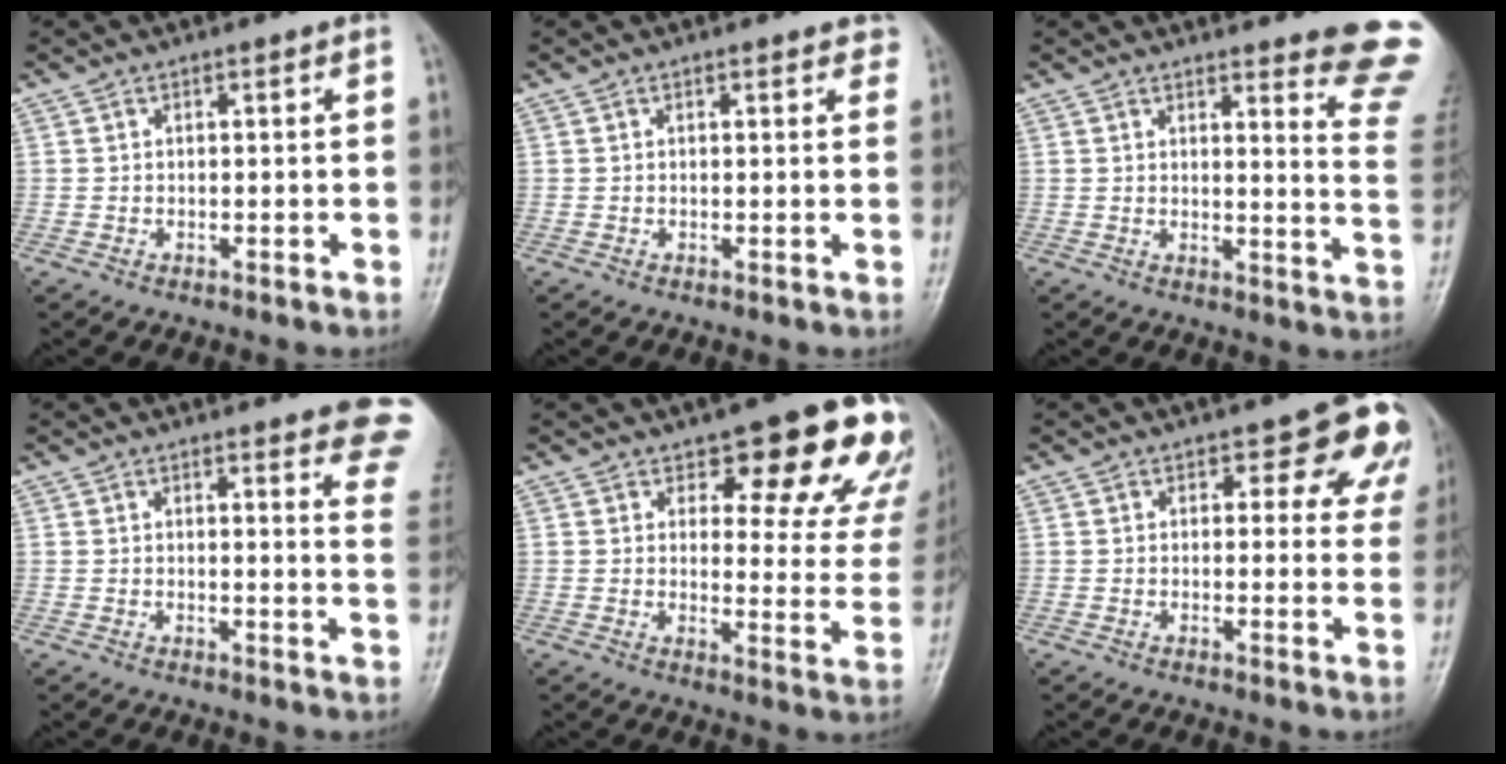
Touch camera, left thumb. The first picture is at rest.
{"total": 2.2, "force": [1.6, 1.0, 1.1], "torque": [0.007, 0.000, 0.011]}
{"total": 12.9, "force": [11.2, 1.6, 6.1], "torque": [-0.044, -0.111, 0.106]}
{"total": 12.2, "force": [9.6, 2.7, 7.0], "torque": [-0.046, -0.043, 0.087]}
{"total": 16.4, "force": [11.3, 6.6, 9.9], "torque": [-0.059, -0.063, 0.123]}
{"total": 8.7, "force": [4.9, 4.6, 5.5], "torque": [-0.018, -0.021, 0.046]}